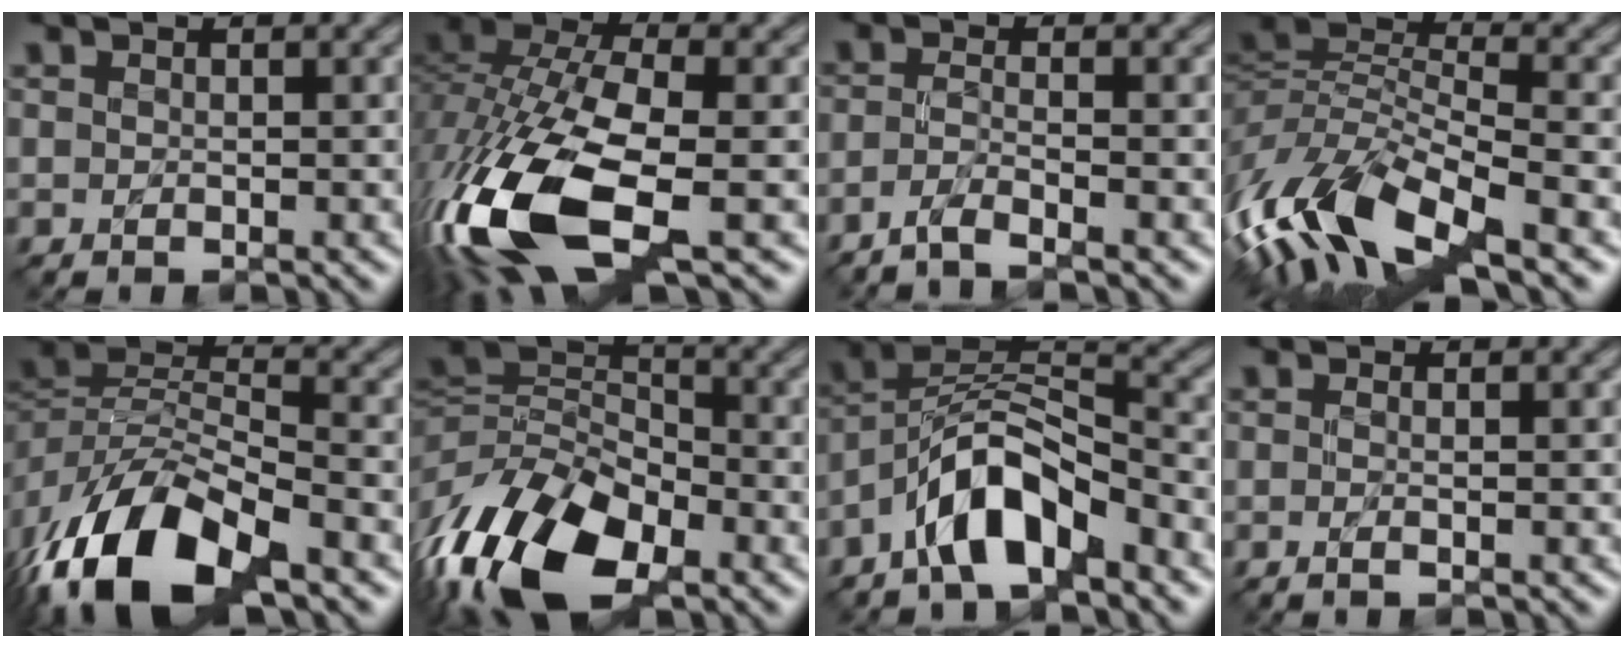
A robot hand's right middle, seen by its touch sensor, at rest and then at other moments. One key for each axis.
{"total": 14.9, "fx": -5.9, "fy": 7.1, "fz": 11.7, "tx": -0.281, "ty": -0.035, "tz": -0.107}
{"total": 2.7, "fx": -2.1, "fy": 0.4, "fz": 1.7, "tx": -0.035, "ty": -0.001, "tz": -0.055}
{"total": 10.9, "fx": -5.5, "fy": 4.2, "fz": 8.4, "tx": -0.163, "ty": 0.002, "tz": -0.114}
{"total": 12.1, "fx": -6.8, "fy": 6.0, "fz": 8.1, "tx": -0.160, "ty": -0.008, "tz": -0.127}
{"total": 12.7, "fx": -6.3, "fy": 7.1, "fz": 8.5, "tx": -0.173, "ty": -0.011, "tz": -0.127}
{"total": 6.7, "fx": -4.2, "fy": 2.6, "fz": 4.6, "tx": -0.075, "ty": 0.018, "tz": -0.080}
{"total": 1.9, "fx": 0.0, "fy": 1.1, "fz": 1.6, "tx": -0.010, "ty": -0.002, "tz": -0.020}